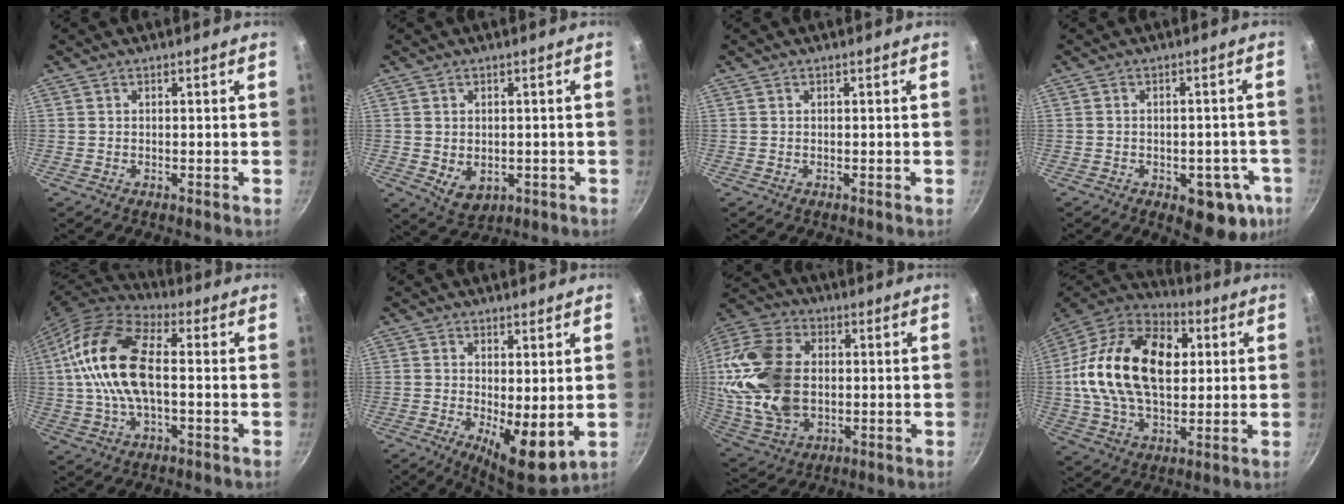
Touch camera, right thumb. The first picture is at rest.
{"total": 5.4, "force": [-0.5, 4.1, 3.5], "torque": [-0.045, -0.008, 0.005]}
{"total": 0.0}
{"total": 10.9, "force": [-4.2, 6.0, 8.1], "torque": [-0.053, 0.014, -0.046]}
{"total": 17.0, "force": [0.7, 8.6, 14.7], "torque": [-0.279, 0.030, -0.002]}
{"total": 8.5, "force": [-0.3, 3.1, 7.9], "torque": [-0.108, -0.020, 0.002]}
{"total": 21.0, "force": [0.9, 14.5, 15.2], "torque": [-0.290, 0.012, 0.021]}
{"total": 25.5, "force": [3.7, 16.2, 19.3], "torque": [-0.328, 0.023, 0.050]}